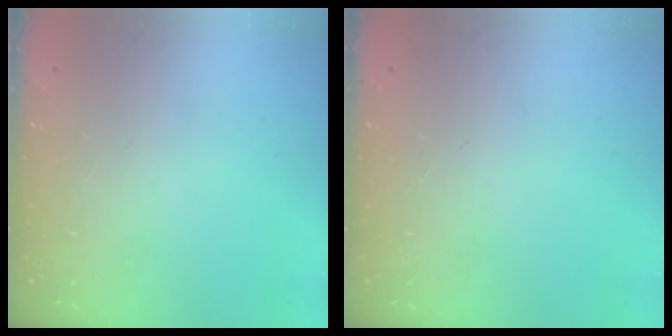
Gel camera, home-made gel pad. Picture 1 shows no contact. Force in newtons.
{"total": 0.0}